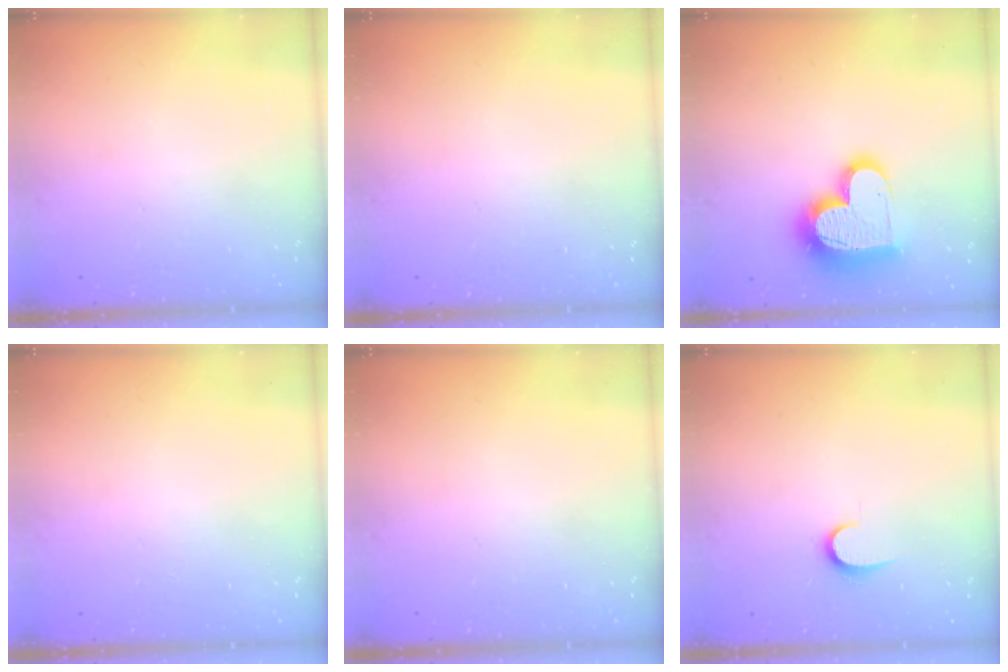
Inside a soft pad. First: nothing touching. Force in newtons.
{"total": 0.0}
{"total": 18.1, "press": 18.0, "slide": 1.6}
{"total": 0.7, "press": 0.7, "slide": 0.1}
{"total": 0.0}
{"total": 6.8, "press": 6.7, "slide": 0.6}